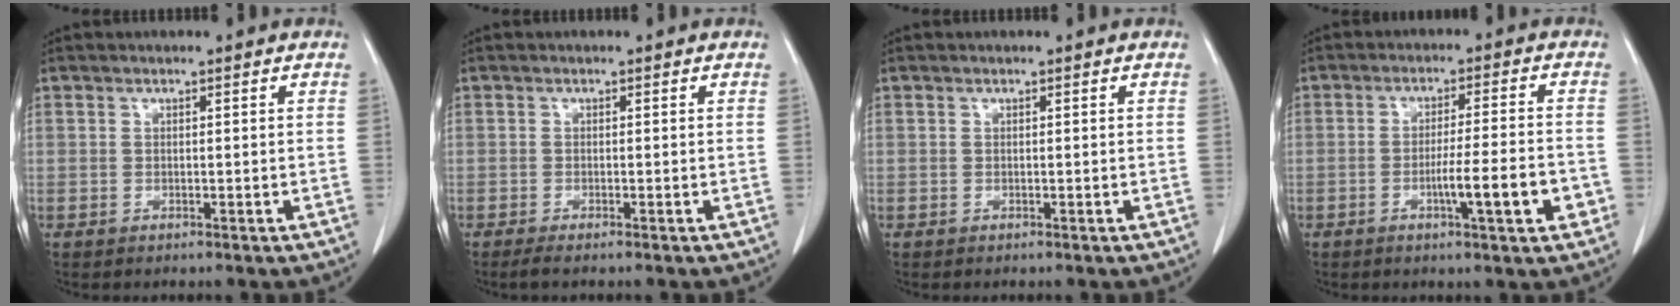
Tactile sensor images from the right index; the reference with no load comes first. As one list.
[{"total": 1.7, "force": [-1.3, -0.2, 1.0], "torque": [-0.018, -0.003, -0.022]}, {"total": 0.0}, {"total": 7.8, "force": [-2.6, 0.5, 7.3], "torque": [-0.109, -0.001, -0.036]}]